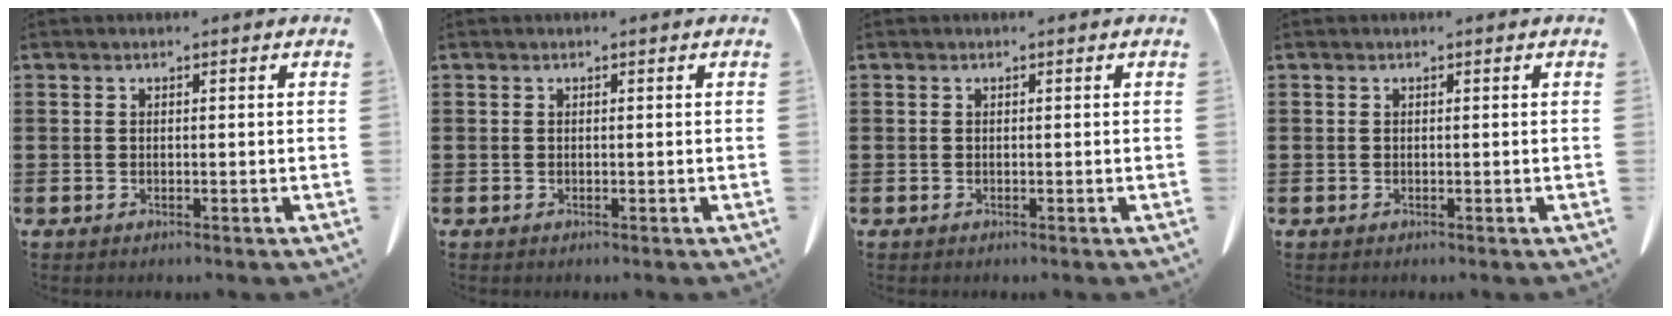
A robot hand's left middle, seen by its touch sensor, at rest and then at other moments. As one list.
[{"total": 0.0}, {"total": 0.0}, {"total": 0.0}]